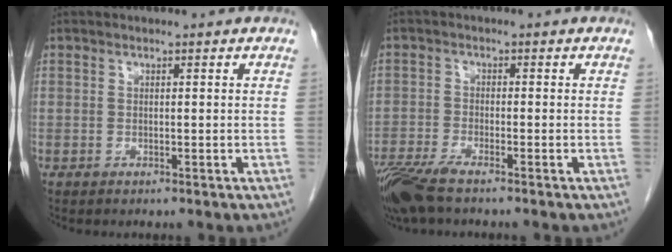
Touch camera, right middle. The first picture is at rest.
{"total": 6.9, "force": [-5.3, 1.0, 4.3], "torque": [-0.087, -0.018, -0.102]}